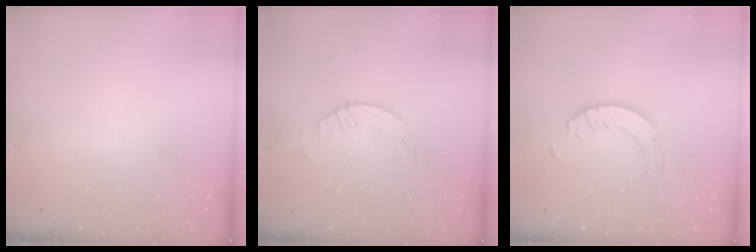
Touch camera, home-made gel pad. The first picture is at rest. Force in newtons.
{"total": 0.8, "press": 0.8, "slide": 0.2}
{"total": 3.3, "press": 3.3, "slide": 0.2}